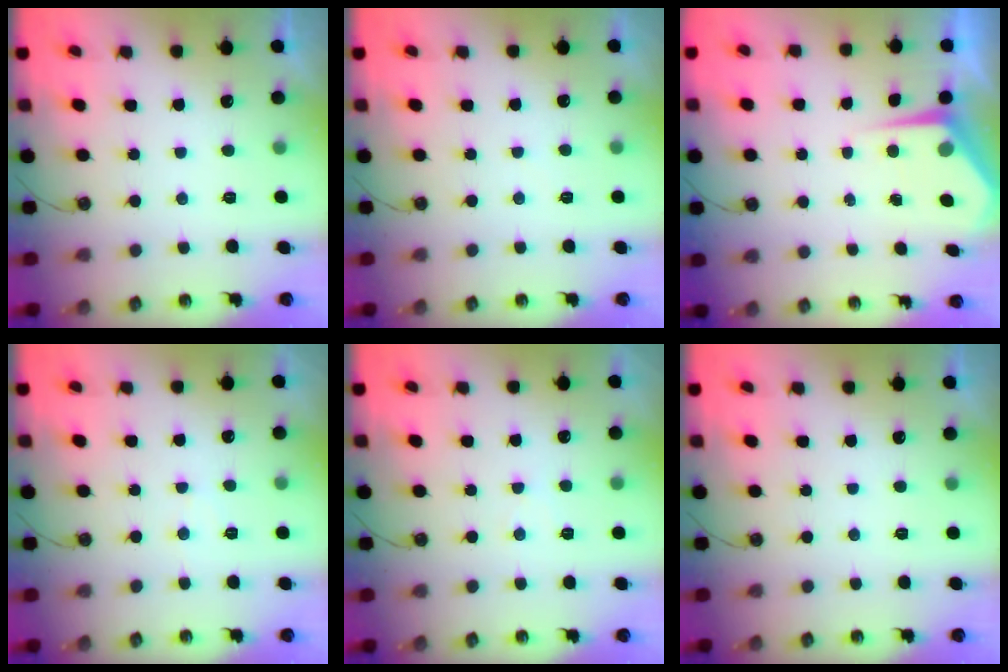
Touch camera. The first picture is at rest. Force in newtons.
{"total": 1.2, "press": 1.2, "slide": 0.3}
{"total": 4.4, "press": 4.4, "slide": 0.5}
{"total": 3.9, "press": 3.9, "slide": 0.6}
{"total": 4.0, "press": 3.9, "slide": 0.6}
{"total": 0.0}